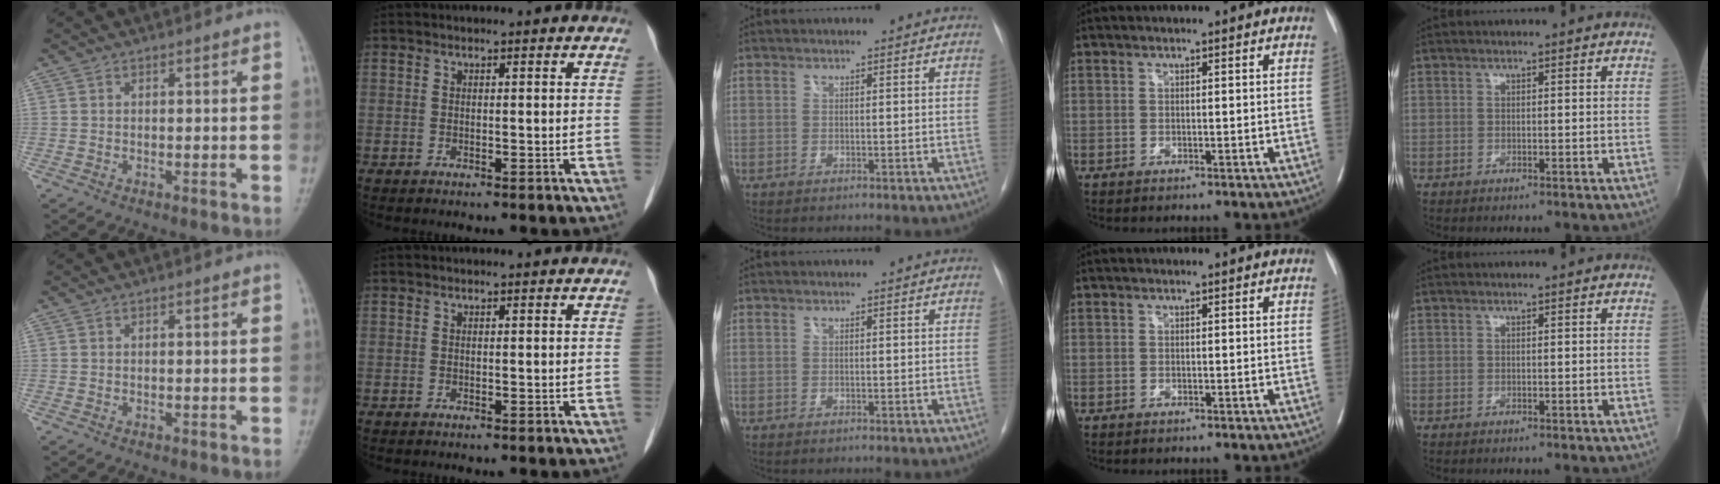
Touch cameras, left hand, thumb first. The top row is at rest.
{}